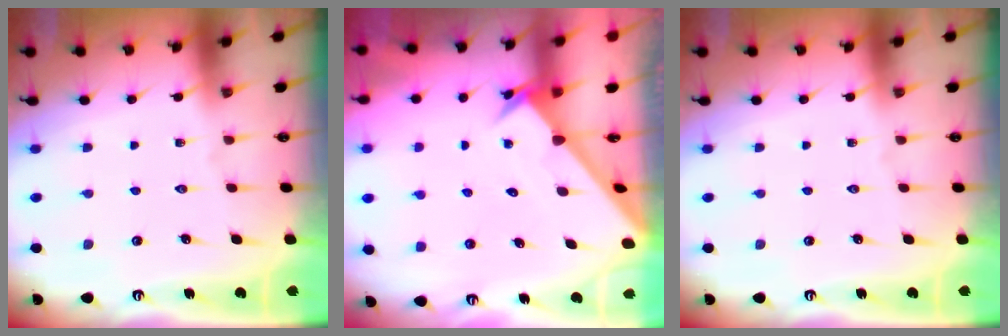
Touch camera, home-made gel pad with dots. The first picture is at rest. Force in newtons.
{"total": 2.4, "press": 2.4, "slide": 0.2}
{"total": 0.0}